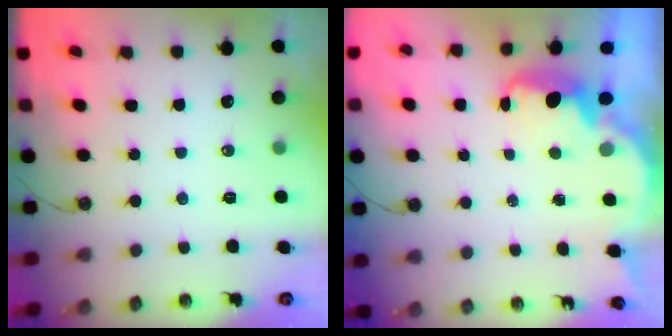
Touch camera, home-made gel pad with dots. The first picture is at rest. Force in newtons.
{"total": 2.8, "press": 2.8, "slide": 0.4}